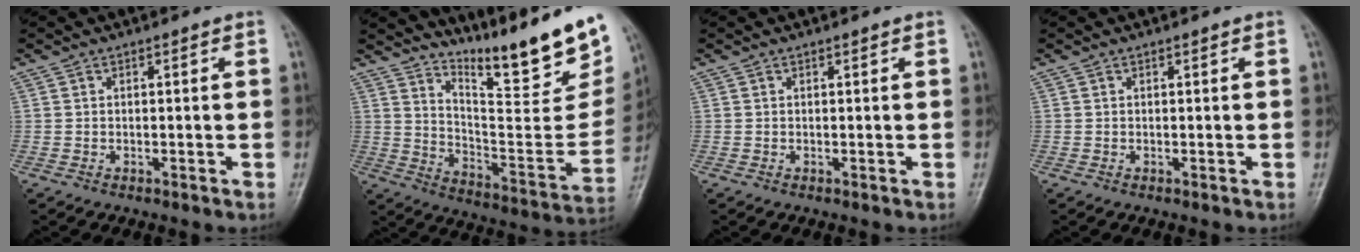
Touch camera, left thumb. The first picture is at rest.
{"total": 21.4, "force": [16.1, 3.6, 13.7], "torque": [-0.177, -0.113, 0.255]}
{"total": 0.0}
{"total": 0.0}